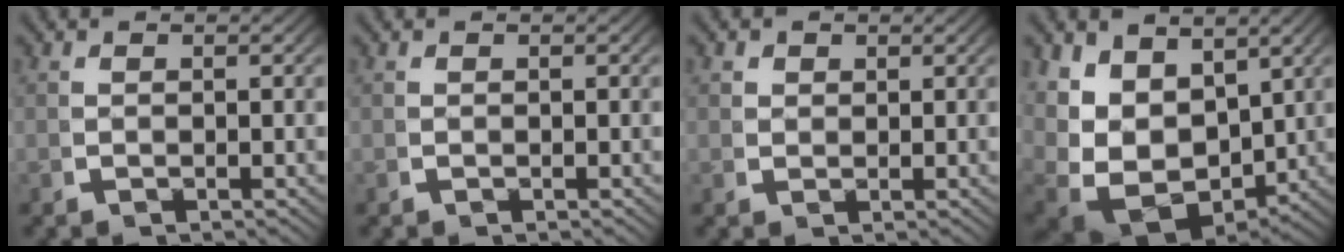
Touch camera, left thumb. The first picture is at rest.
{"total": 0.0}
{"total": 1.3, "force": [0.8, 0.9, 0.4], "torque": [0.000, 0.000, 0.015]}
{"total": 11.4, "force": [-2.3, 8.1, 7.7], "torque": [-0.190, -0.062, -0.015]}